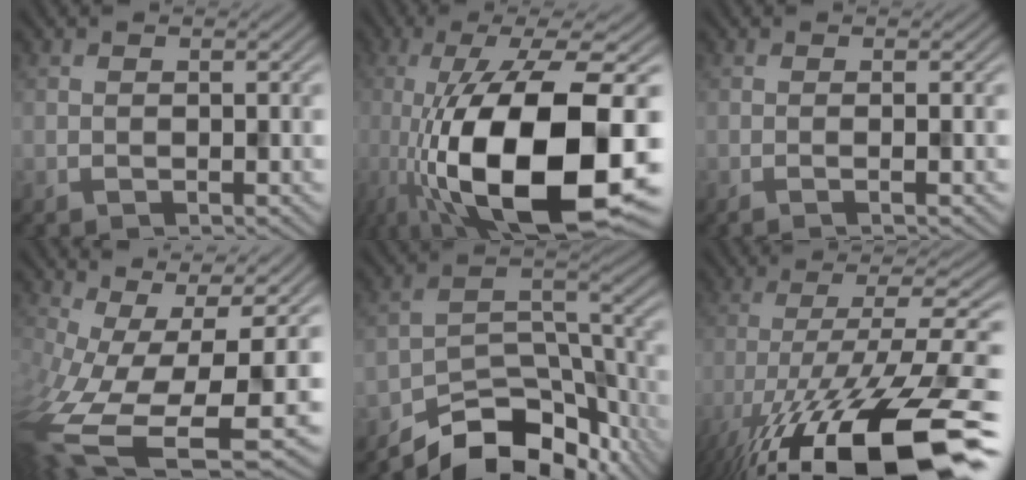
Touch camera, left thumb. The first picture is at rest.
{"total": 18.4, "force": [-5.4, 6.8, 16.2], "torque": [-0.294, -0.010, -0.086]}
{"total": 1.8, "force": [-0.4, 0.5, 1.7], "torque": [-0.018, 0.006, -0.013]}
{"total": 15.0, "force": [-4.2, 6.2, 13.0], "torque": [-0.284, -0.057, -0.042]}
{"total": 11.3, "force": [-9.5, 4.4, 4.2], "torque": [-0.053, -0.002, -0.163]}
{"total": 18.5, "force": [-10.6, 6.0, 14.0], "torque": [-0.239, -0.012, -0.171]}